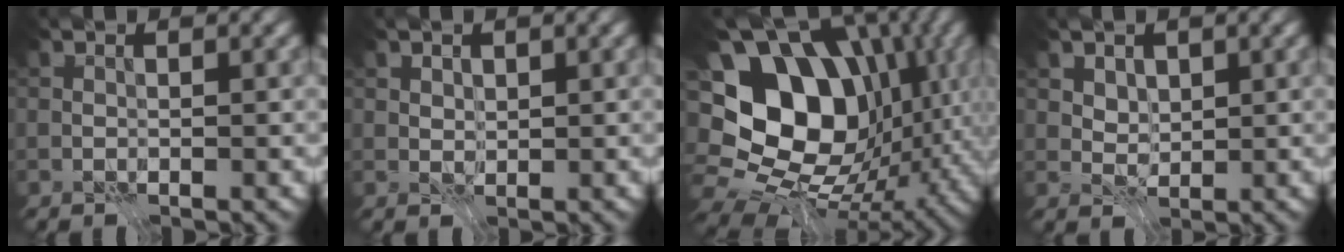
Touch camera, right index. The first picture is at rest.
{"total": 1.5, "force": [0.9, 1.0, 0.6], "torque": [-0.013, -0.007, 0.025]}
{"total": 16.3, "force": [1.4, 12.4, 10.6], "torque": [-0.149, 0.018, 0.035]}
{"total": 2.7, "force": [1.6, 1.8, 1.2], "torque": [-0.040, -0.012, 0.049]}